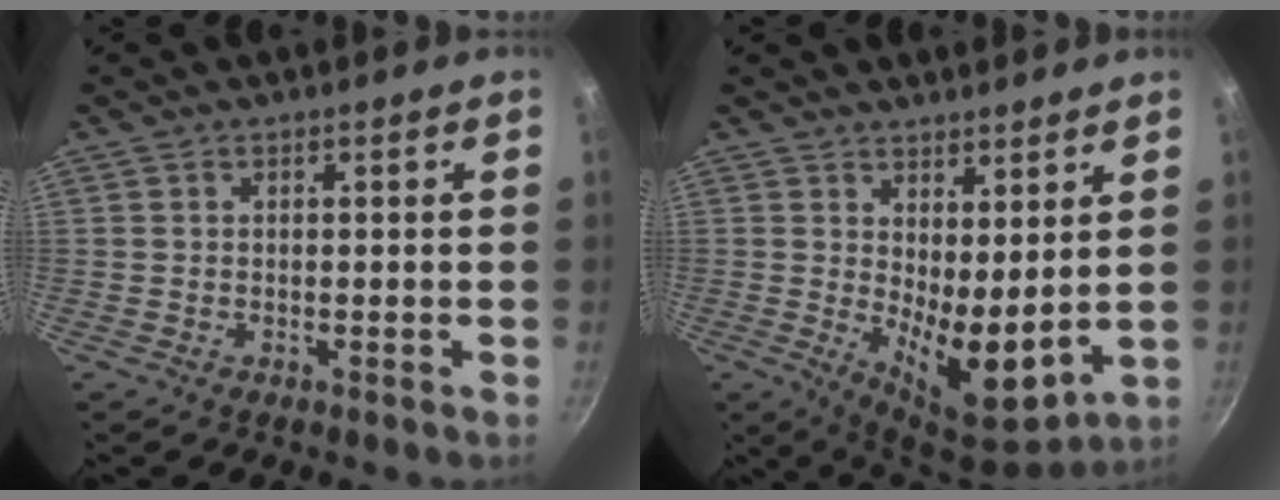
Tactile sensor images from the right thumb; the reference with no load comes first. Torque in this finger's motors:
{"motor_torque": [-0.72, 0.97, 0.70, 0.81, 0.10]}